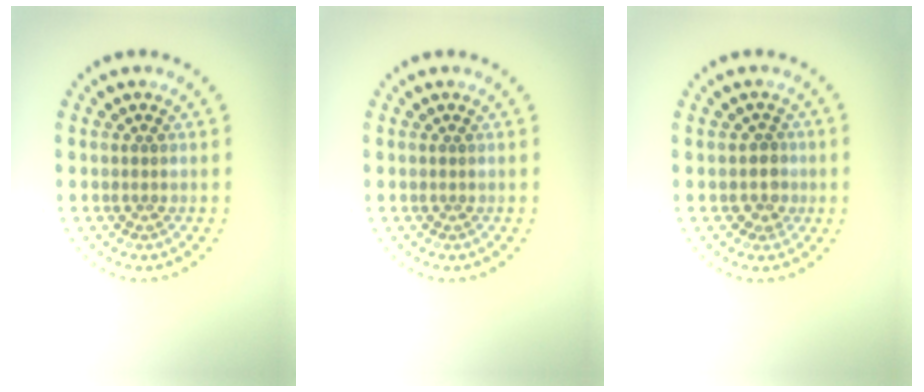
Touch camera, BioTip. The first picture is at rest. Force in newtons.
{"total": 0.0}
{"total": 1.3, "press": 1.0, "slide": 0.8}